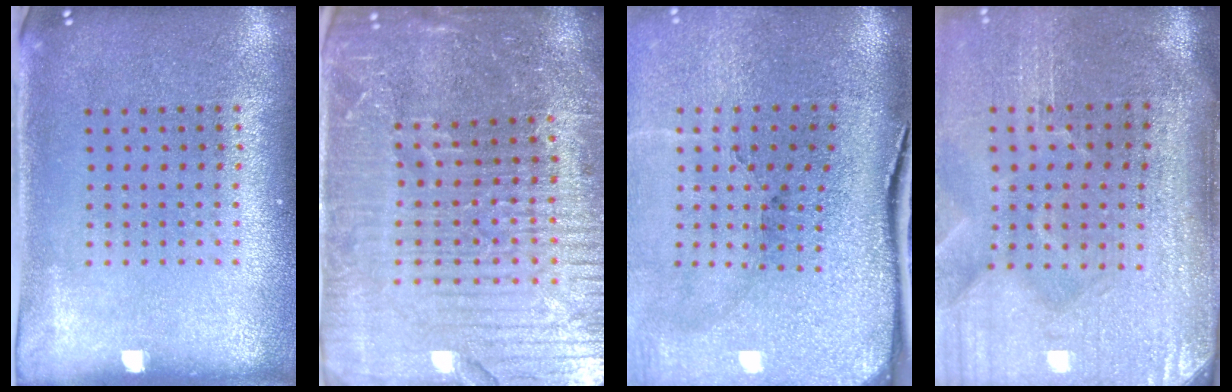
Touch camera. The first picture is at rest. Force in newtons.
{"total": 6.2, "press": 5.5, "slide": 2.9}
{"total": 4.9, "press": 4.0, "slide": 3.0}
{"total": 5.0, "press": 4.2, "slide": 2.6}